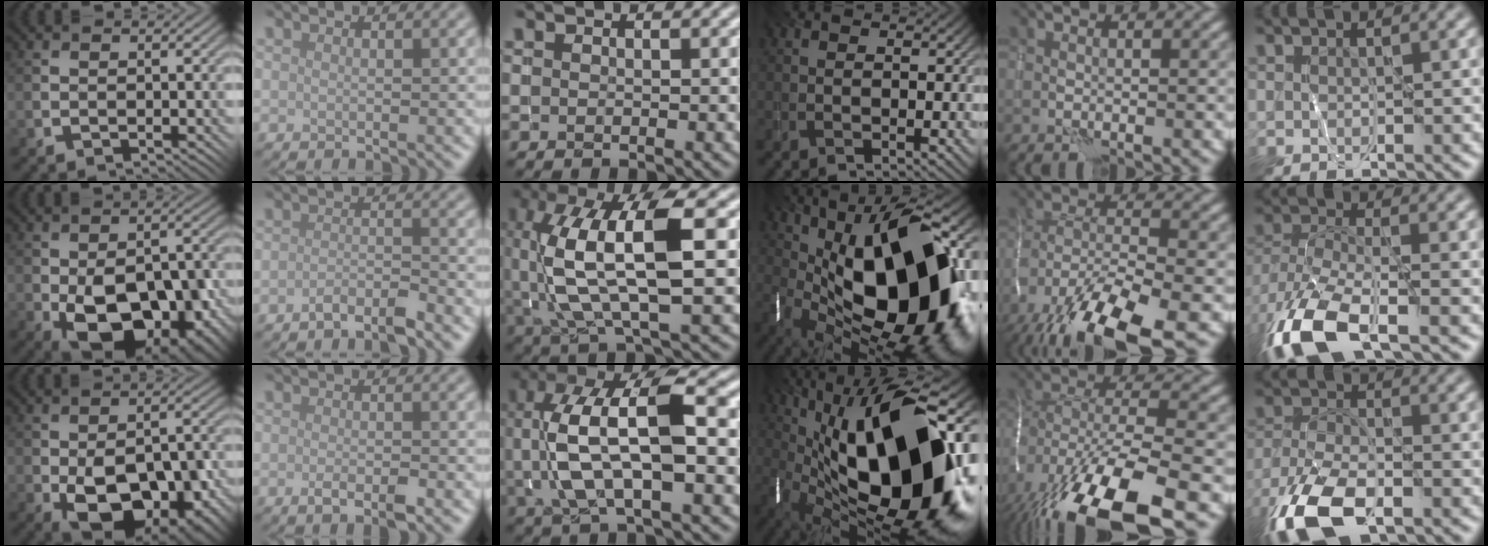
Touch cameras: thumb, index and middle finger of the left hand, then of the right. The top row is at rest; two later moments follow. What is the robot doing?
{"motion": "wrap", "object": "thread"}